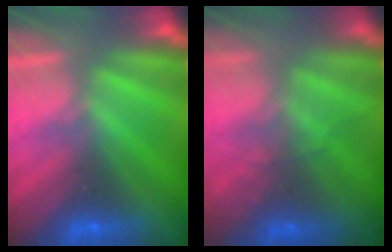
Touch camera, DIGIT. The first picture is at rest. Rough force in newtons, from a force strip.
{"total": 8.6}